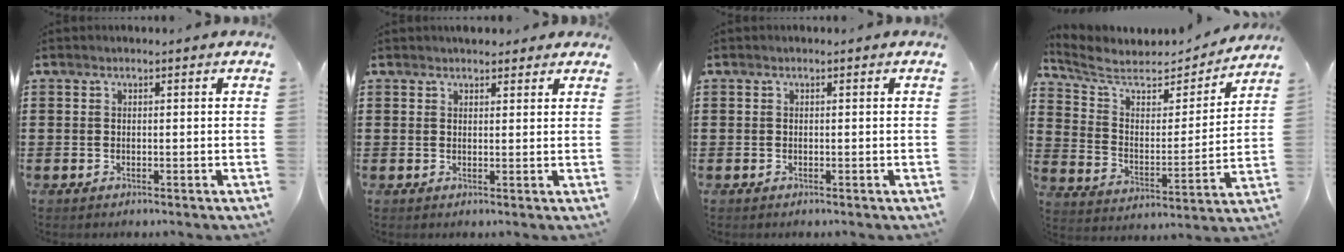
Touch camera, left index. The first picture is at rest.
{"total": 2.3, "force": [2.2, 0.7, 0.5], "torque": [-0.005, -0.001, 0.040]}
{"total": 0.0}
{"total": 6.5, "force": [5.4, 2.1, 2.8], "torque": [-0.083, -0.035, 0.090]}